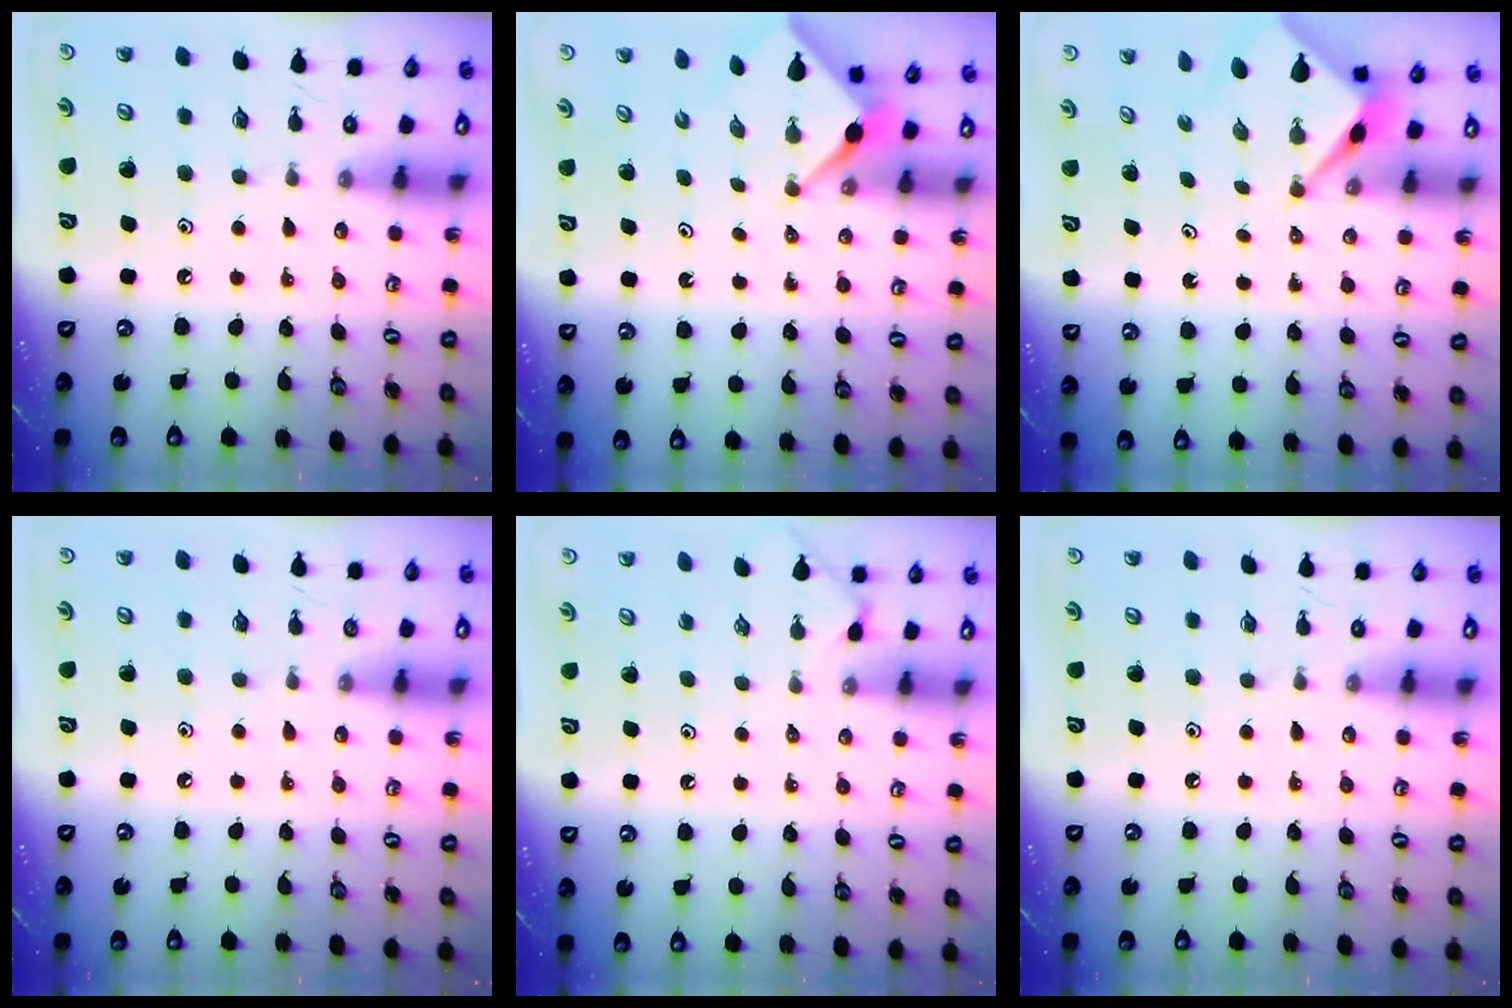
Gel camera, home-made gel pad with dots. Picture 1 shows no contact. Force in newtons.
{"total": 2.5, "press": 2.4, "slide": 0.3}
{"total": 2.6, "press": 2.6, "slide": 0.2}
{"total": 2.7, "press": 2.7, "slide": 0.3}
{"total": 2.4, "press": 2.4, "slide": 0.3}
{"total": 0.0}